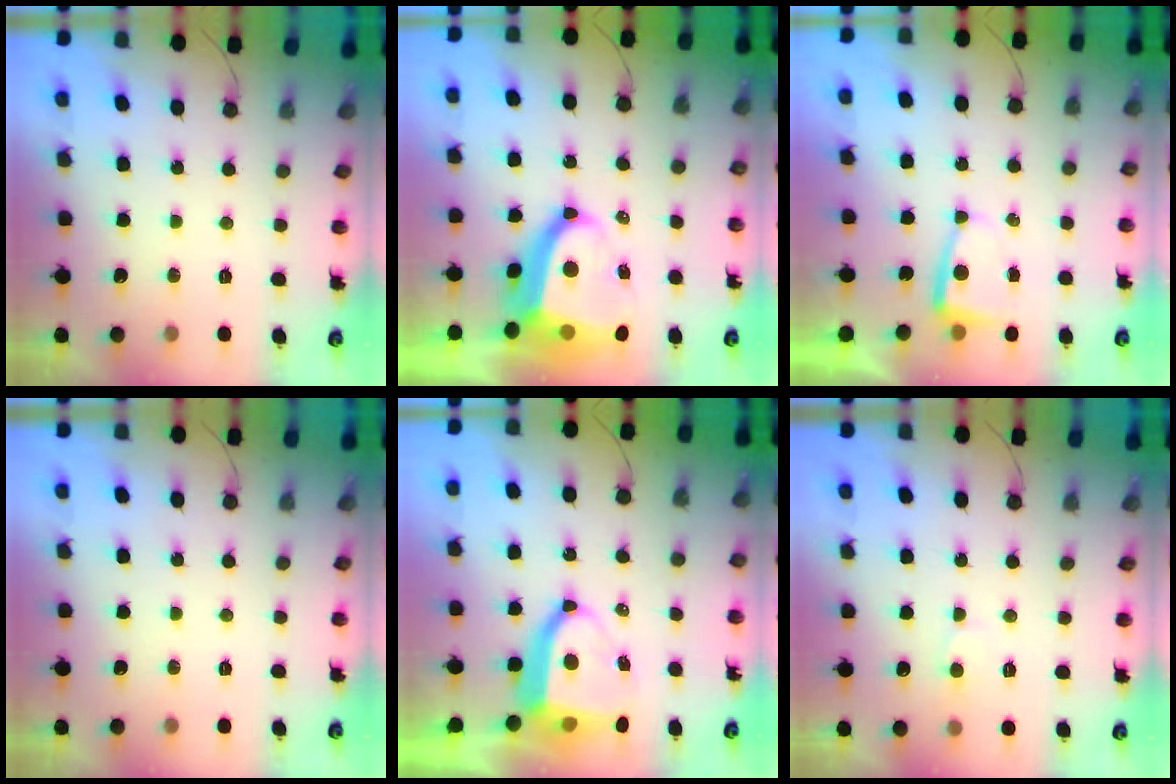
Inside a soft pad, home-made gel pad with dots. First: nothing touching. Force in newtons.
{"total": 13.8, "press": 13.7, "slide": 1.3}
{"total": 2.9, "press": 2.9, "slide": 0.4}
{"total": 0.0}
{"total": 10.2, "press": 10.2, "slide": 1.1}
{"total": 6.0, "press": 6.0, "slide": 0.5}